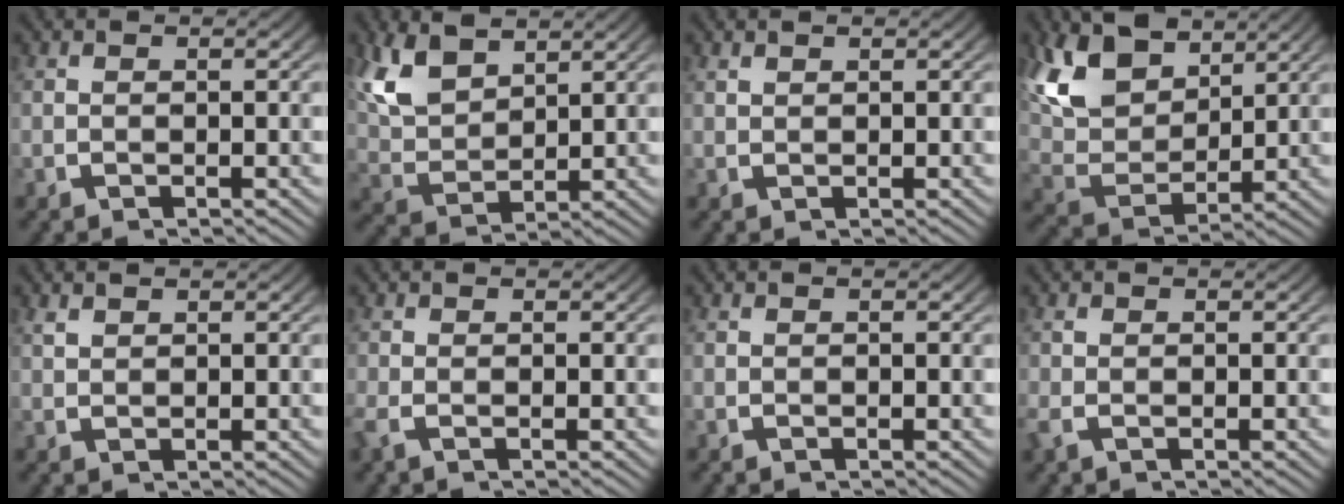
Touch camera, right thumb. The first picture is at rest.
{"total": 6.3, "force": [2.8, 3.8, 4.1], "torque": [-0.111, -0.013, 0.069]}
{"total": 0.8, "force": [0.8, 0.1, 0.2], "torque": [-0.001, 0.002, 0.019]}
{"total": 10.2, "force": [3.5, 6.5, 7.0], "torque": [-0.161, -0.016, 0.071]}
{"total": 1.1, "force": [1.1, 0.2, 0.3], "torque": [-0.003, 0.004, 0.025]}
{"total": 1.2, "force": [-0.5, 0.6, 0.9], "torque": [-0.029, -0.004, -0.009]}
{"total": 0.0}
{"total": 1.0, "force": [-0.4, 0.8, 0.6], "torque": [-0.025, -0.006, -0.004]}